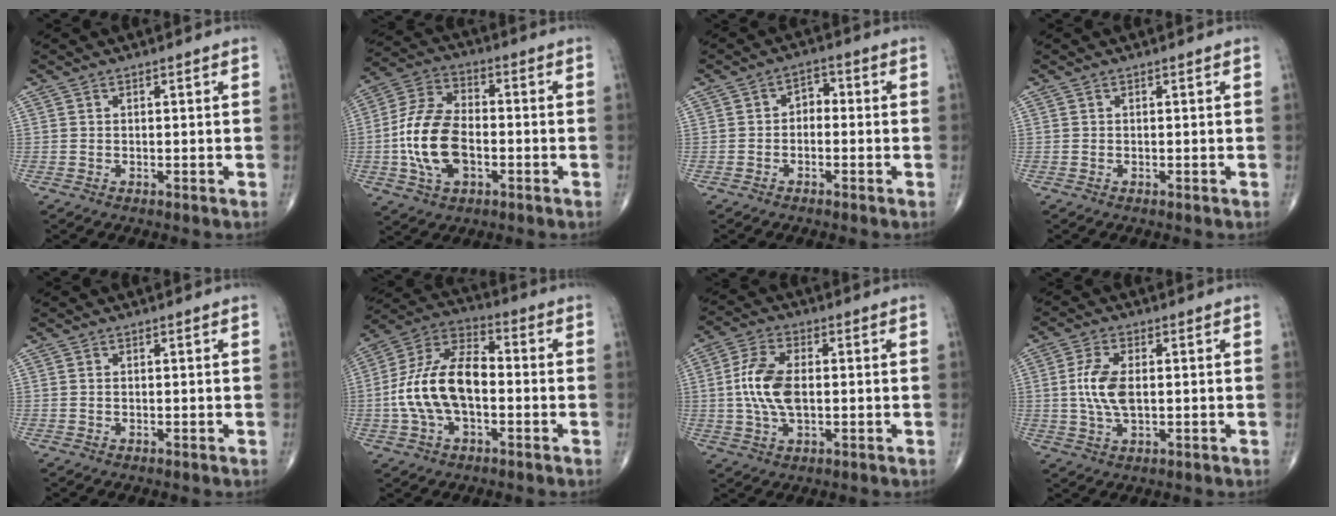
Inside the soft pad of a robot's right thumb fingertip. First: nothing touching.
{"total": 13.9, "force": [-2.7, 8.1, 11.0], "torque": [-0.217, 0.023, -0.053]}
{"total": 3.1, "force": [-0.6, 2.3, 2.1], "torque": [-0.014, 0.018, -0.022]}
{"total": 0.0}
{"total": 0.0}
{"total": 15.4, "force": [-1.8, 8.5, 12.7], "torque": [-0.248, 0.042, -0.039]}
{"total": 9.7, "force": [0.1, 5.0, 8.2], "torque": [-0.174, 0.006, 0.001]}
{"total": 7.3, "force": [0.4, 3.6, 6.4], "torque": [-0.138, 0.000, 0.007]}